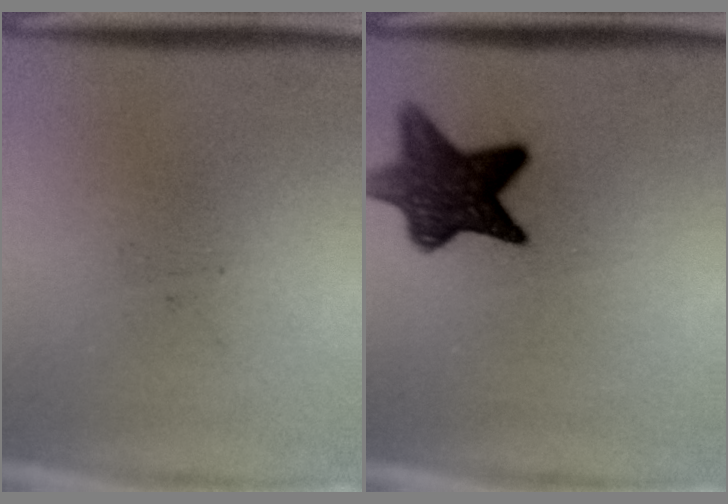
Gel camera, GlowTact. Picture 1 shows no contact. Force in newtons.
{"total": 9.6}